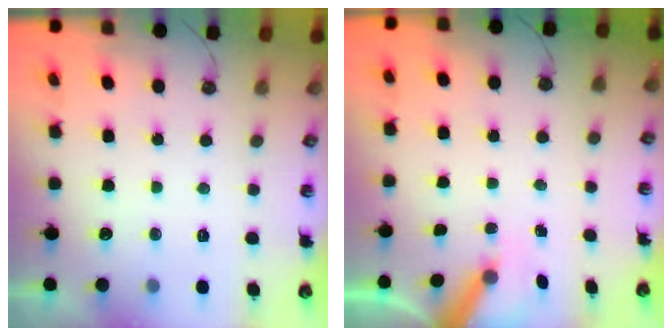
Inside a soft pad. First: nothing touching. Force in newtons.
{"total": 6.1, "press": 6.1, "slide": 0.7}